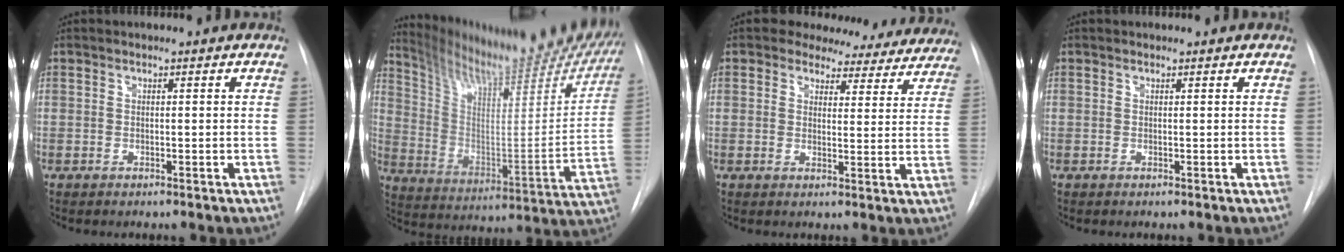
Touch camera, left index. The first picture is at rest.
{"total": 24.3, "force": [21.5, 4.4, 10.5], "torque": [-0.161, -0.055, 0.301]}
{"total": 15.5, "force": [13.9, 6.1, 3.3], "torque": [-0.016, -0.013, 0.139]}
{"total": 0.0}